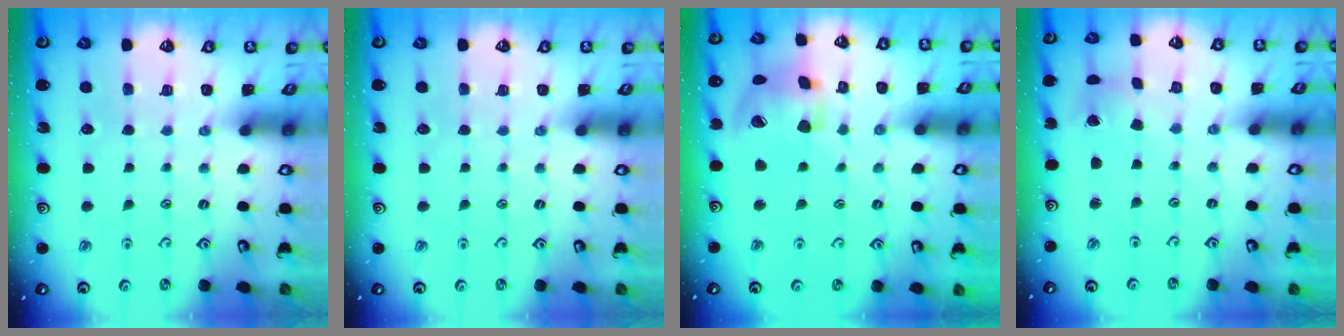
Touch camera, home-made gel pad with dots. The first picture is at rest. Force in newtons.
{"total": 0.0}
{"total": 14.2, "press": 14.1, "slide": 1.1}
{"total": 2.1, "press": 2.1, "slide": 0.2}